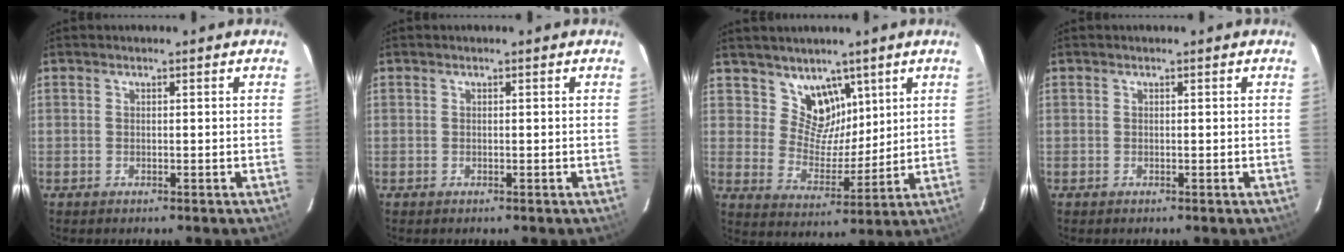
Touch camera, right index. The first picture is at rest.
{"total": 0.0}
{"total": 8.2, "force": [5.4, 5.8, 1.9], "torque": [-0.019, -0.007, 0.105]}
{"total": 0.0}